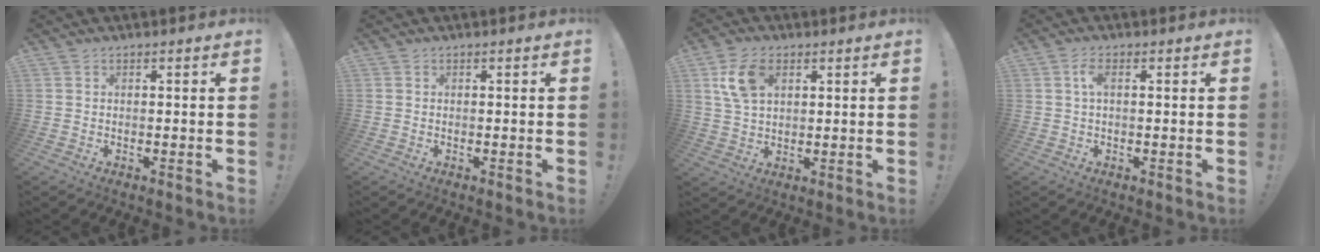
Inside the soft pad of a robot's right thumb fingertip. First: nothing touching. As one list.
[{"total": 0.0}, {"total": 9.8, "force": [3.9, 5.8, 6.9], "torque": [-0.140, 0.005, 0.074]}, {"total": 3.0, "force": [0.7, 1.0, 2.7], "torque": [-0.046, 0.001, 0.008]}]